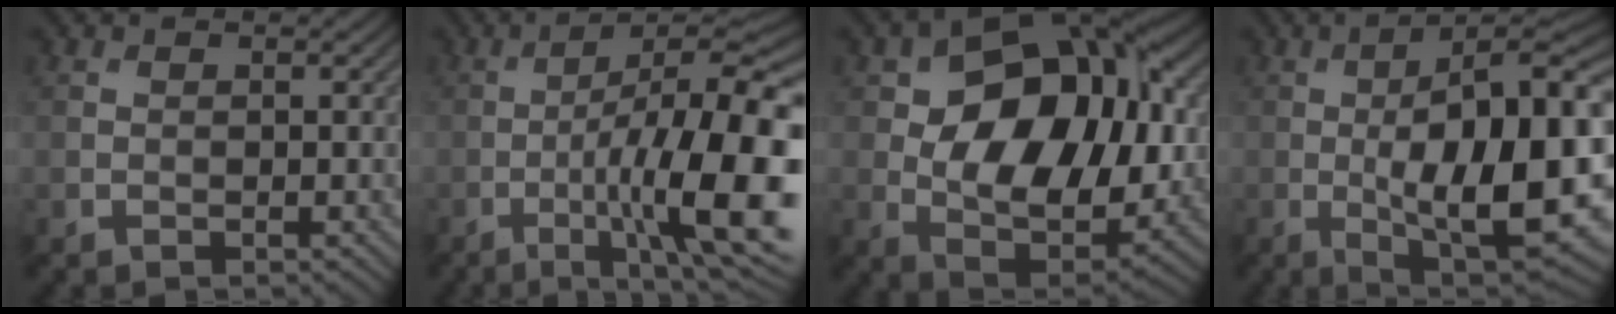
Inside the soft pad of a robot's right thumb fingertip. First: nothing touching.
{"total": 18.3, "force": [-4.9, 5.2, 16.8], "torque": [-0.253, -0.008, -0.062]}
{"total": 15.5, "force": [2.0, 9.8, 11.9], "torque": [-0.194, 0.003, 0.037]}
{"total": 18.6, "force": [-1.6, 6.5, 17.4], "torque": [-0.257, -0.013, -0.020]}